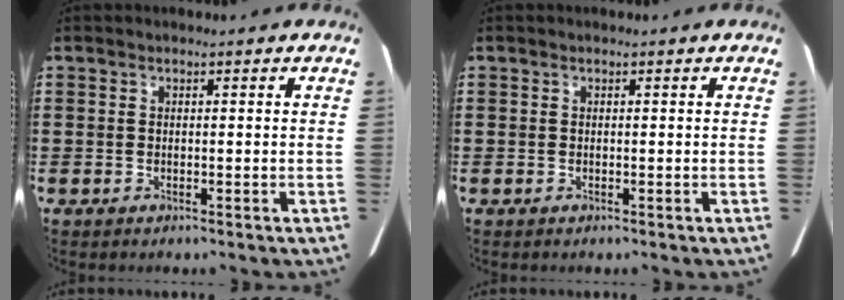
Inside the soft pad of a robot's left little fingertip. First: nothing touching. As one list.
[{"total": 0.0}]